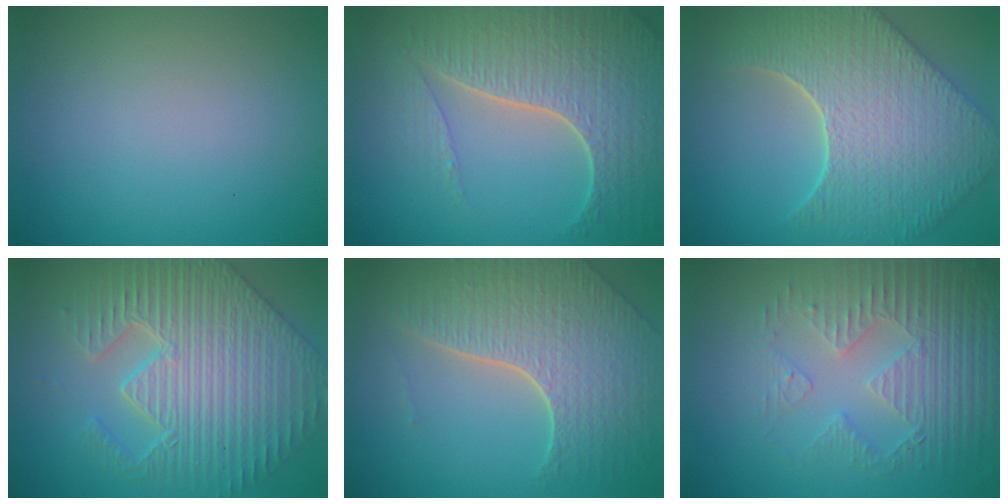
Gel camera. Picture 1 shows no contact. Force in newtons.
{"total": 7.5, "press": 5.5, "slide": 5.2}
{"total": 9.8, "press": 7.2, "slide": 6.6}
{"total": 7.0, "press": 5.8, "slide": 3.9}
{"total": 7.6, "press": 5.3, "slide": 5.5}
{"total": 4.2, "press": 4.1, "slide": 0.9}